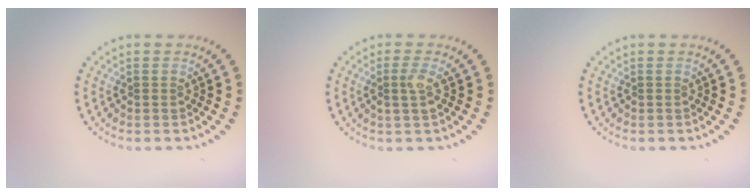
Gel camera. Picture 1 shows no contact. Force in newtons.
{"total": 1.7, "press": 1.4, "slide": 0.9}
{"total": 0.0}